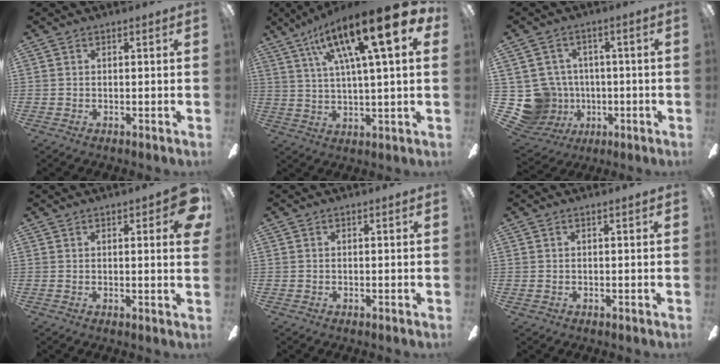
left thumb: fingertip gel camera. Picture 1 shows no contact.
{"total": 20.7, "force": [10.4, 4.1, 17.4], "torque": [-0.291, -0.043, 0.154]}
{"total": 11.5, "force": [-1.4, 11.1, 2.8], "torque": [-0.110, 0.010, -0.010]}
{"total": 5.8, "force": [2.5, 1.6, 5.1], "torque": [-0.057, -0.008, 0.035]}
{"total": 0.0}
{"total": 0.7, "force": [0.2, 0.1, 0.6], "torque": [-0.011, 0.002, 0.003]}